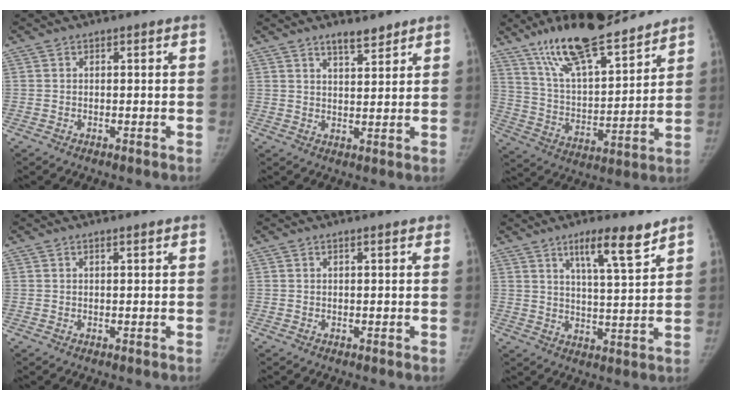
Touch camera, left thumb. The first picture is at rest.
{"total": 4.3, "force": [3.5, 1.3, 2.1], "torque": [-0.019, -0.027, 0.056]}
{"total": 20.2, "force": [15.7, 5.4, 11.5], "torque": [-0.165, -0.070, 0.277]}
{"total": 0.7, "force": [0.6, 0.1, 0.5], "torque": [-0.003, -0.001, 0.009]}
{"total": 1.4, "force": [1.0, 0.3, 0.9], "torque": [-0.004, 0.001, 0.011]}
{"total": 9.5, "force": [6.4, 1.3, 6.9], "torque": [-0.104, -0.041, 0.106]}